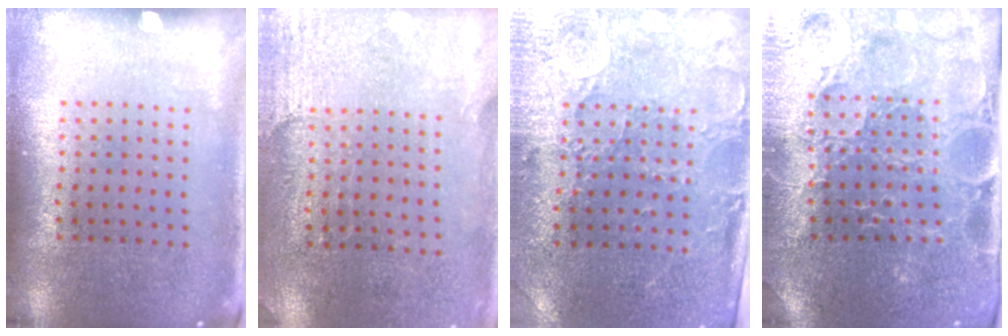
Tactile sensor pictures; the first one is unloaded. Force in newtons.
{"total": 2.6, "press": 2.3, "slide": 1.2}
{"total": 3.0, "press": 2.6, "slide": 1.5}
{"total": 3.8, "press": 3.7, "slide": 0.5}